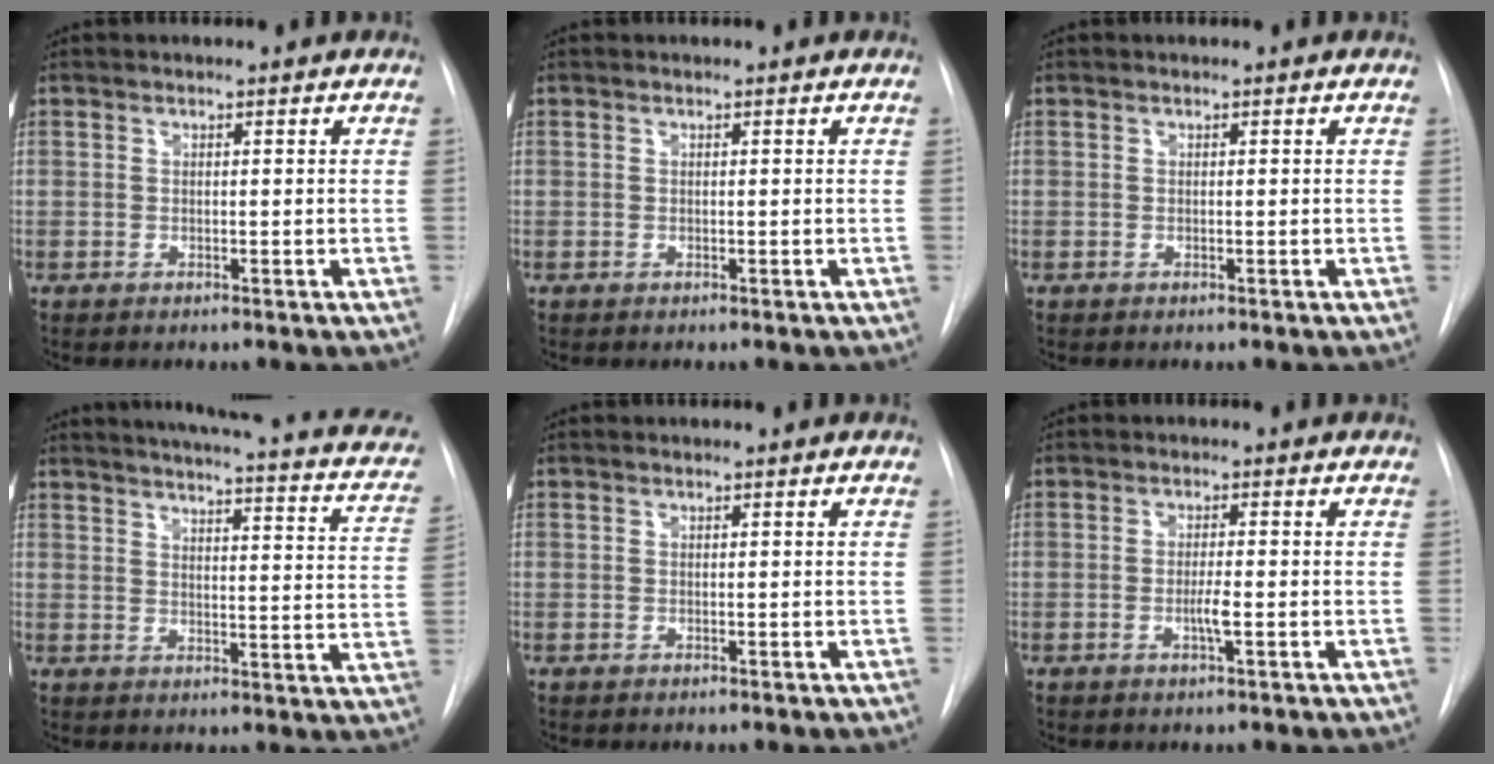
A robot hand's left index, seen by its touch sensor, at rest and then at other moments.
{"total": 0.0}
{"total": 0.0}
{"total": 23.6, "force": [20.0, 4.0, 11.9], "torque": [-0.152, -0.029, 0.217]}
{"total": 0.0}
{"total": 2.2, "force": [-0.7, -0.1, 2.1], "torque": [-0.041, -0.003, -0.013]}